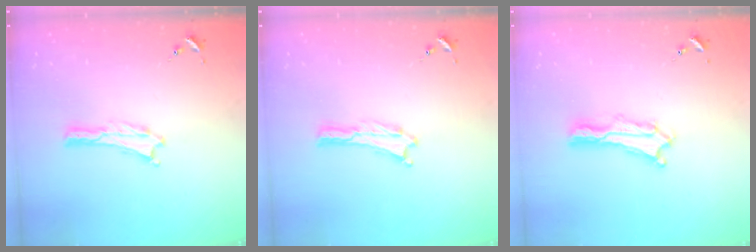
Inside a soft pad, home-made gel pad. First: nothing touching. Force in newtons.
{"total": 0.0}
{"total": 2.2, "press": 2.2, "slide": 0.3}